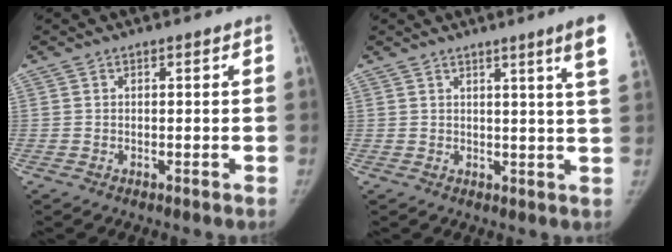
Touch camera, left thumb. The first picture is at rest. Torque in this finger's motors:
{"motor_torque": [1.37, 0.90, 0.79, -0.95, 0.06]}